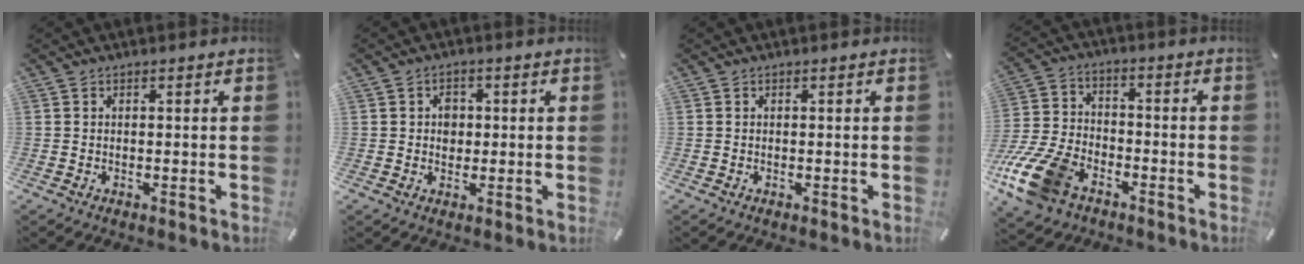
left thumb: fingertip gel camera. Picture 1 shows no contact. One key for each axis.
{"total": 3.0, "fx": 0.1, "fy": 2.7, "fz": 1.2, "tx": -0.003, "ty": -0.004, "tz": -0.005}
{"total": 0.0}
{"total": 15.2, "fx": -8.4, "fy": 9.5, "fz": 8.5, "tx": -0.177, "ty": 0.048, "tz": -0.149}